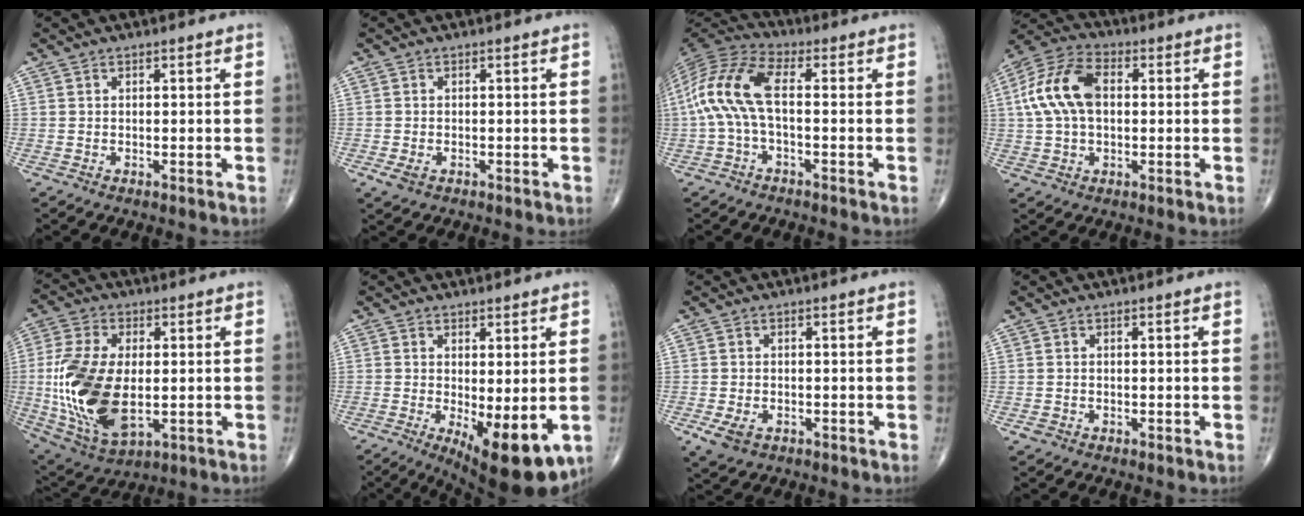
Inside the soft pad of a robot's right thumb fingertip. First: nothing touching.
{"total": 2.0, "force": [-0.9, 1.3, 1.3], "torque": [-0.026, -0.001, -0.011]}
{"total": 11.9, "force": [-0.5, 4.8, 10.9], "torque": [-0.245, 0.038, -0.019]}
{"total": 12.8, "force": [1.5, 7.8, 10.0], "torque": [-0.202, 0.029, 0.021]}
{"total": 19.0, "force": [-1.2, 10.3, 16.0], "torque": [-0.333, -0.013, -0.009]}
{"total": 12.2, "force": [-3.5, 4.2, 10.9], "torque": [-0.148, -0.027, -0.038]}
{"total": 3.8, "force": [-1.6, 2.5, 2.3], "torque": [-0.046, -0.002, -0.020]}
{"total": 1.0, "force": [-0.5, 0.9, 0.3], "torque": [-0.005, 0.004, -0.008]}